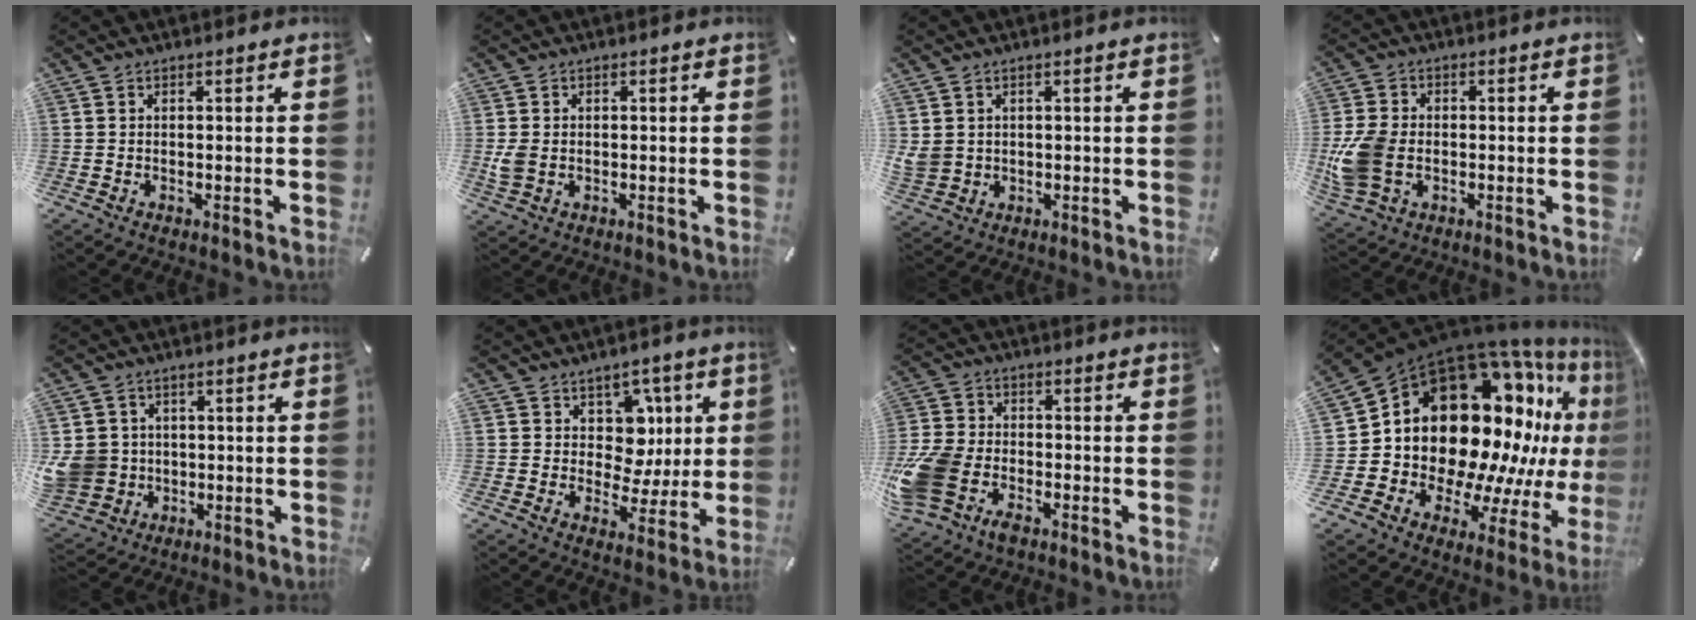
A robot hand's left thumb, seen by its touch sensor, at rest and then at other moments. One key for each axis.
{"total": 3.7, "fx": -0.3, "fy": 2.8, "fz": 2.3, "tx": -0.038, "ty": 0.002, "tz": -0.007}
{"total": 4.0, "fx": 1.0, "fy": 3.8, "fz": 0.9, "tx": -0.039, "ty": 0.001, "tz": 0.018}
{"total": 11.4, "fx": -1.9, "fy": 8.6, "fz": 7.2, "tx": -0.169, "ty": 0.010, "tz": -0.031}
{"total": 8.5, "fx": 0.2, "fy": 8.2, "fz": 2.2, "tx": -0.076, "ty": 0.003, "tz": 0.007}
{"total": 10.1, "fx": 2.9, "fy": 8.7, "fz": 4.3, "tx": -0.048, "ty": -0.017, "tz": 0.054}
{"total": 12.3, "fx": -5.8, "fy": 8.7, "fz": 6.4, "tx": -0.138, "ty": 0.038, "tz": -0.102}
{"total": 25.7, "fx": 8.0, "fy": 17.8, "fz": 16.8, "tx": -0.248, "ty": -0.120, "tz": 0.183}